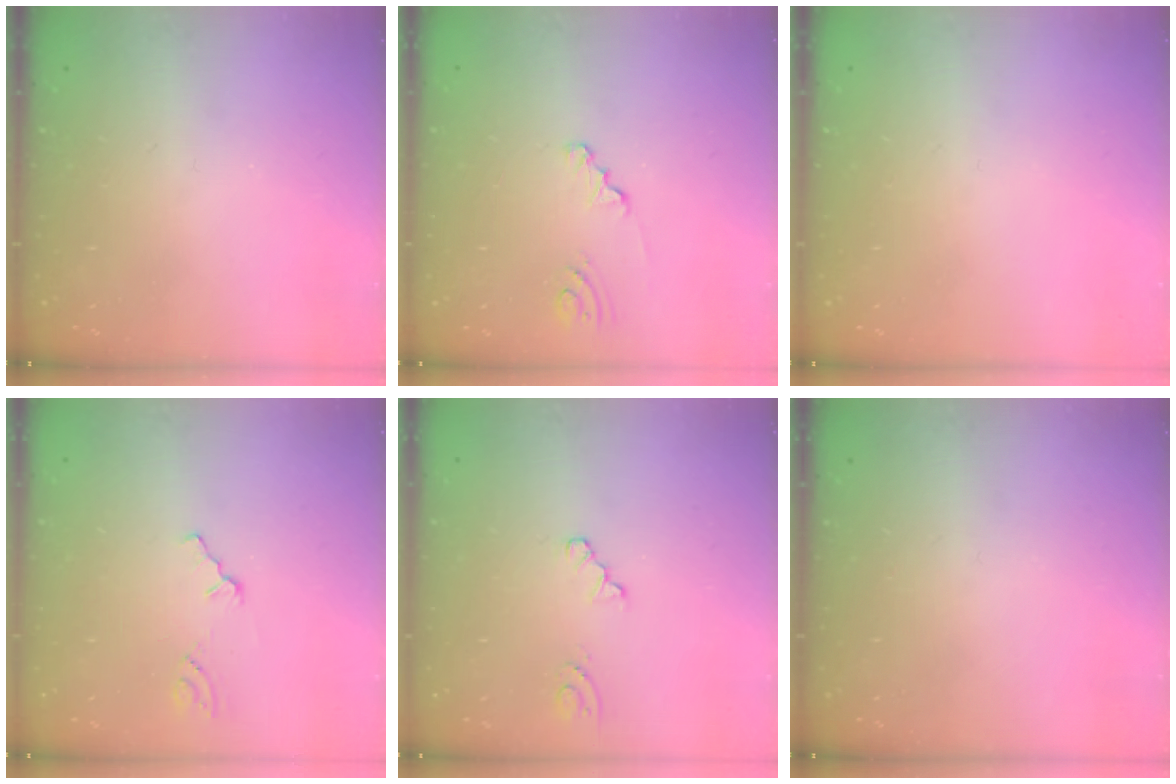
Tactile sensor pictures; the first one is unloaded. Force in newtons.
{"total": 1.7, "press": 1.7, "slide": 0.3}
{"total": 0.0}
{"total": 0.0}
{"total": 2.1, "press": 2.1, "slide": 0.3}
{"total": 0.0}